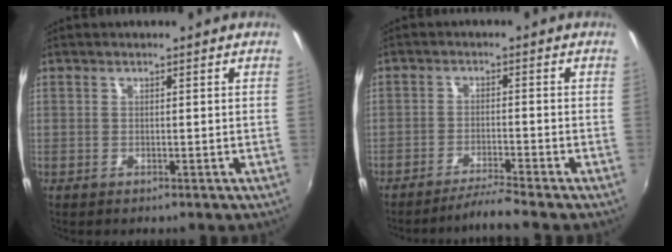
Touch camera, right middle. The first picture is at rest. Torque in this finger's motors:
{"motor_torque": [-0.29, -0.27, 0.10, 0.00]}